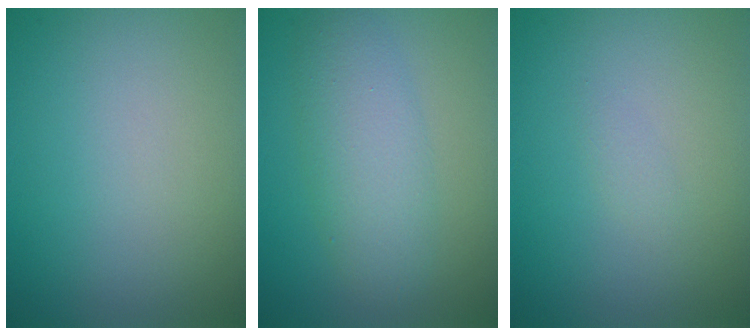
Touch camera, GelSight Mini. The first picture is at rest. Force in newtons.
{"total": 4.3, "press": 4.3, "slide": 0.1}
{"total": 0.7, "press": 0.7, "slide": 0.1}